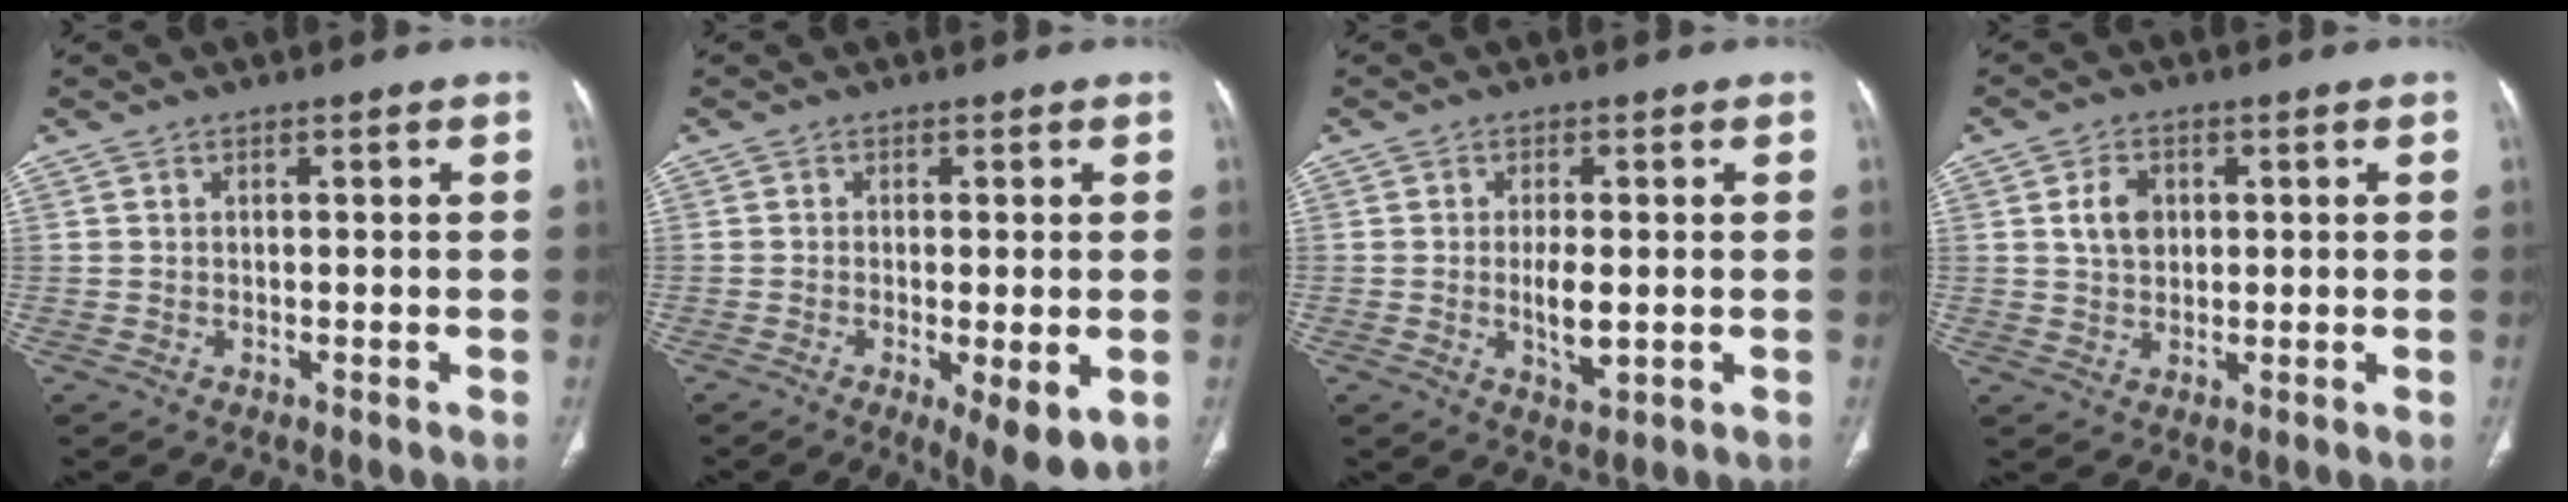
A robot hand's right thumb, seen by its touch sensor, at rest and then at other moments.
{"total": 7.9, "force": [-2.4, 2.1, 7.2], "torque": [-0.110, -0.020, -0.034]}
{"total": 4.9, "force": [-0.4, 1.9, 4.5], "torque": [-0.083, -0.011, -0.004]}
{"total": 4.8, "force": [1.1, 3.5, 3.1], "torque": [-0.046, -0.003, 0.020]}